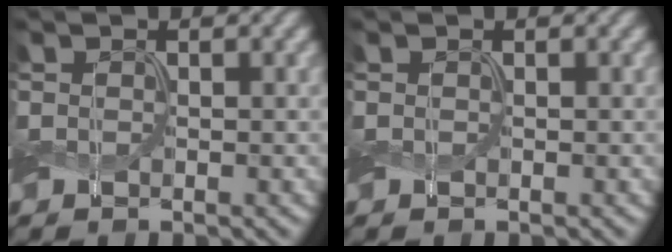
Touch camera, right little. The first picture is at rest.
{"total": 0.0}